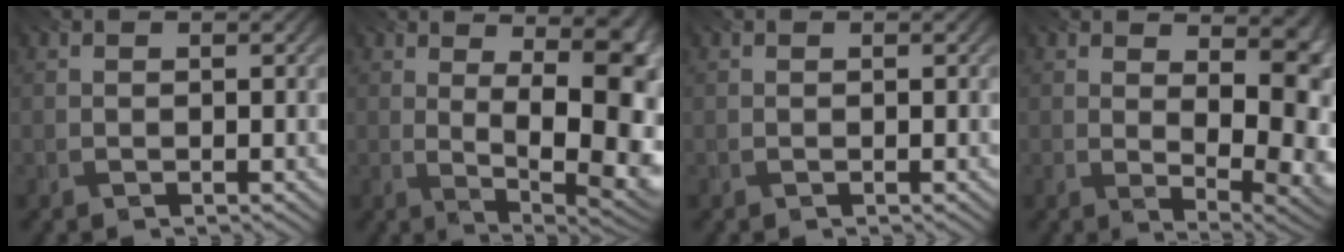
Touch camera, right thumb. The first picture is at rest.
{"total": 12.4, "force": [1.4, 3.9, 11.6], "torque": [-0.139, 0.014, 0.027]}
{"total": 0.0}
{"total": 10.1, "force": [2.4, 4.8, 8.5], "torque": [-0.099, -0.005, 0.055]}